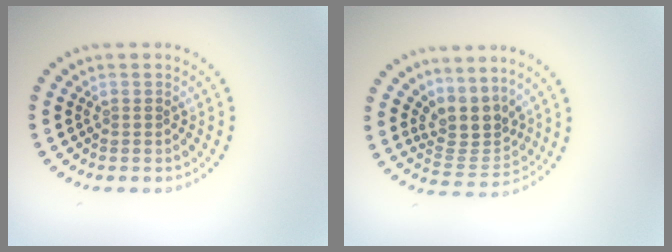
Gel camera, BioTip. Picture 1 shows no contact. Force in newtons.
{"total": 3.4, "press": 2.5, "slide": 2.3}